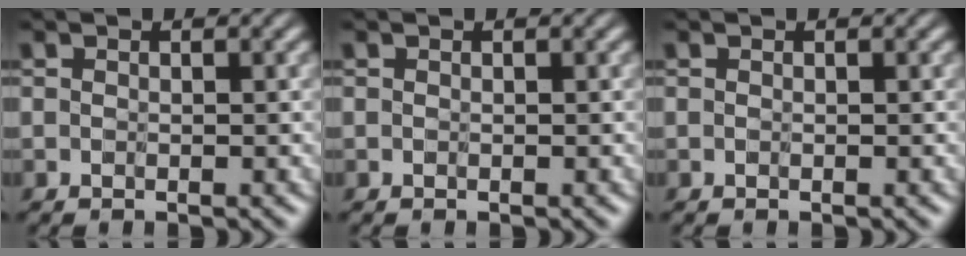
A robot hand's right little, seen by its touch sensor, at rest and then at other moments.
{"total": 0.0}
{"total": 0.0}